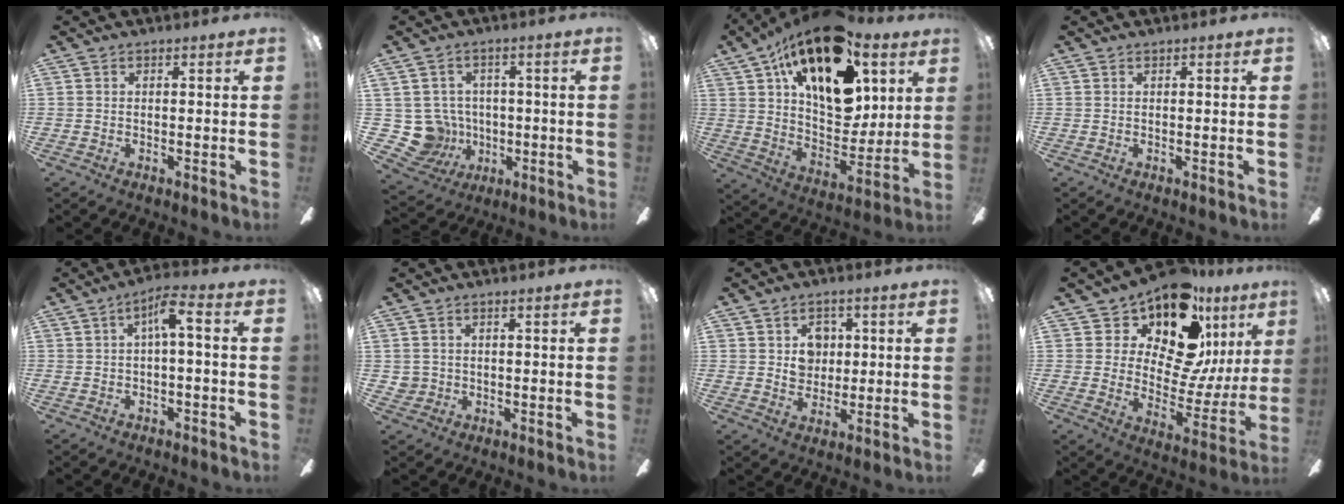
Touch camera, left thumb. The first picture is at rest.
{"total": 10.2, "force": [-0.8, 9.8, 2.6], "torque": [-0.098, 0.000, -0.006]}
{"total": 25.2, "force": [13.6, 12.5, 17.1], "torque": [-0.277, -0.076, 0.237]}
{"total": 0.0}
{"total": 6.0, "force": [0.6, 1.6, 5.7], "torque": [-0.092, 0.005, 0.006]}
{"total": 2.4, "force": [0.0, 2.4, 0.1], "torque": [-0.006, 0.004, -0.001]}
{"total": 6.2, "force": [1.4, 5.4, 2.6], "torque": [-0.035, 0.003, 0.021]}
{"total": 17.0, "force": [12.3, 7.1, 9.4], "torque": [-0.156, -0.096, 0.208]}